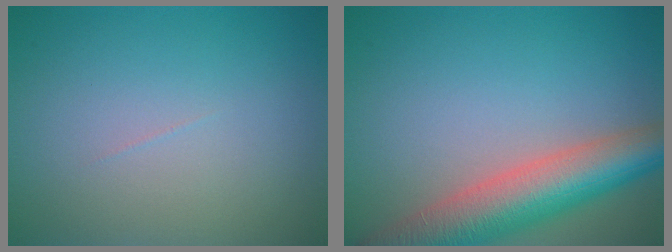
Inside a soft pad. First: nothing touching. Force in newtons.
{"total": 8.4, "press": 8.4, "slide": 0.5}